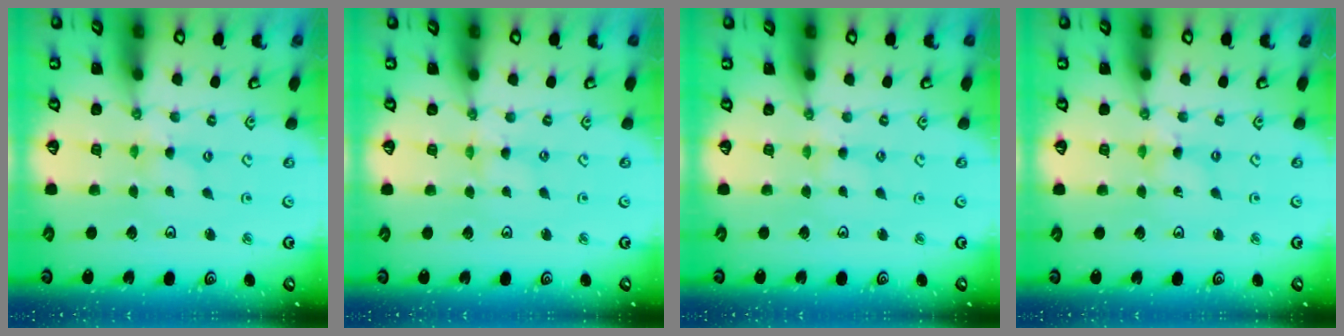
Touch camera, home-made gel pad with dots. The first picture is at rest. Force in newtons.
{"total": 1.7, "press": 1.7, "slide": 0.2}
{"total": 1.8, "press": 1.8, "slide": 0.5}
{"total": 0.9, "press": 0.9, "slide": 0.2}